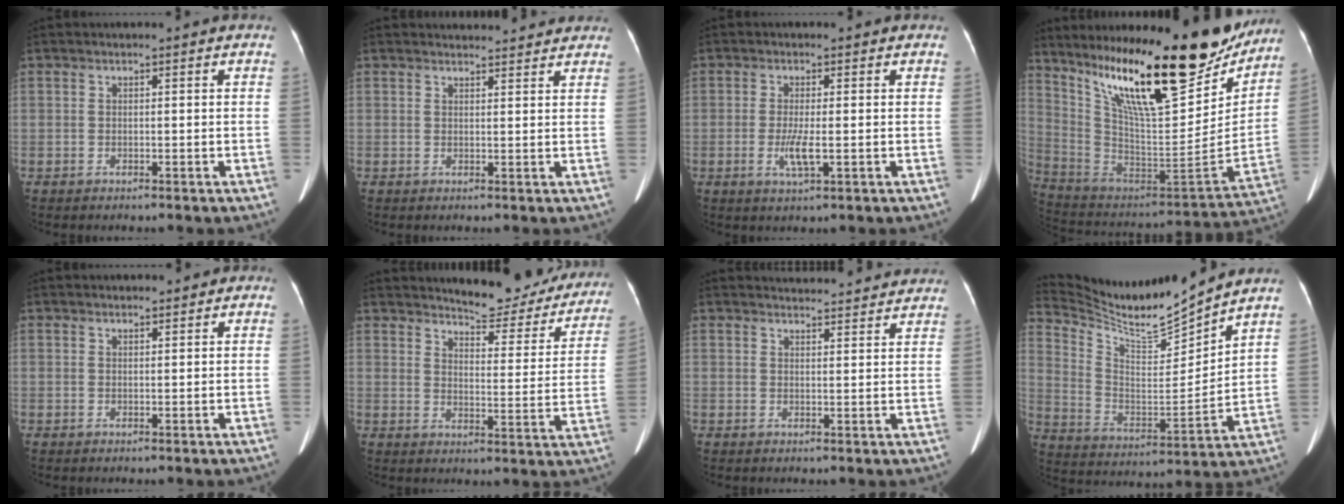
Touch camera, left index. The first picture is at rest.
{"total": 6.2, "force": [6.1, 1.0, 1.1], "torque": [-0.009, 0.017, 0.062]}
{"total": 3.3, "force": [-0.6, 0.5, 3.2], "torque": [-0.068, -0.006, -0.009]}
{"total": 28.5, "force": [20.6, 6.1, 18.7], "torque": [-0.309, -0.027, 0.334]}
{"total": 0.9, "force": [0.7, 0.5, 0.3], "torque": [-0.005, 0.005, 0.010]}
{"total": 16.2, "force": [15.2, 3.5, 4.2], "torque": [-0.034, -0.046, 0.172]}
{"total": 9.1, "force": [8.9, 0.9, 1.7], "torque": [-0.020, 0.015, 0.100]}
{"total": 9.6, "force": [9.4, -1.6, 1.3], "torque": [-0.043, -0.018, 0.188]}